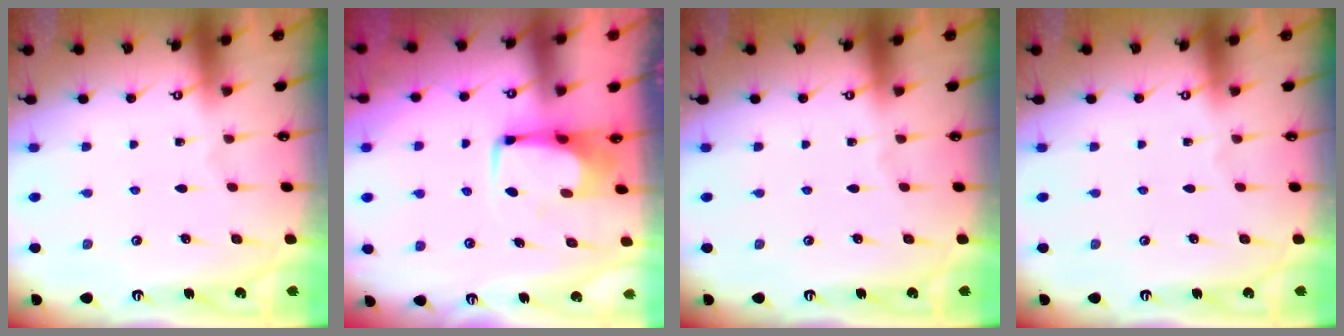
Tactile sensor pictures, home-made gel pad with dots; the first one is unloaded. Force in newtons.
{"total": 1.0, "press": 0.8, "slide": 0.7}
{"total": 0.0}
{"total": 0.0}